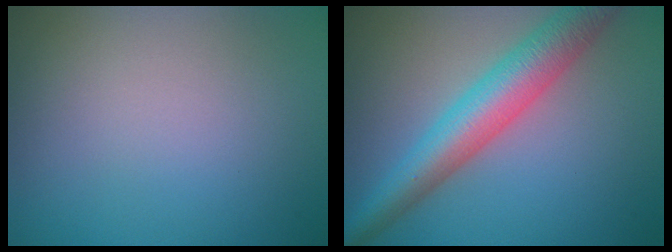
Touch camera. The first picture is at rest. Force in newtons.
{"total": 6.5, "press": 6.5, "slide": 0.1}